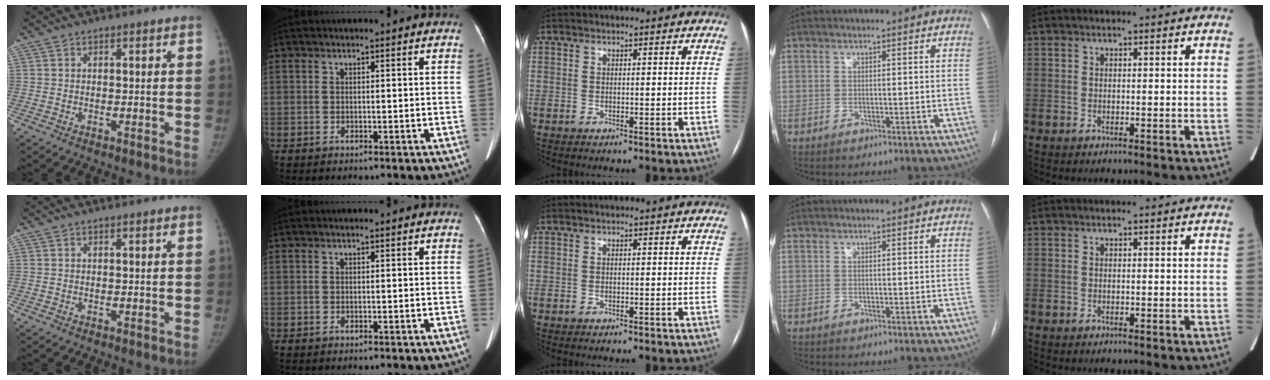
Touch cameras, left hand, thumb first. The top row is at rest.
{}